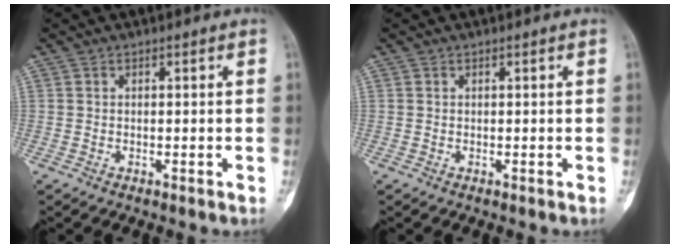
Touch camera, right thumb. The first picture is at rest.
{"total": 0.0}